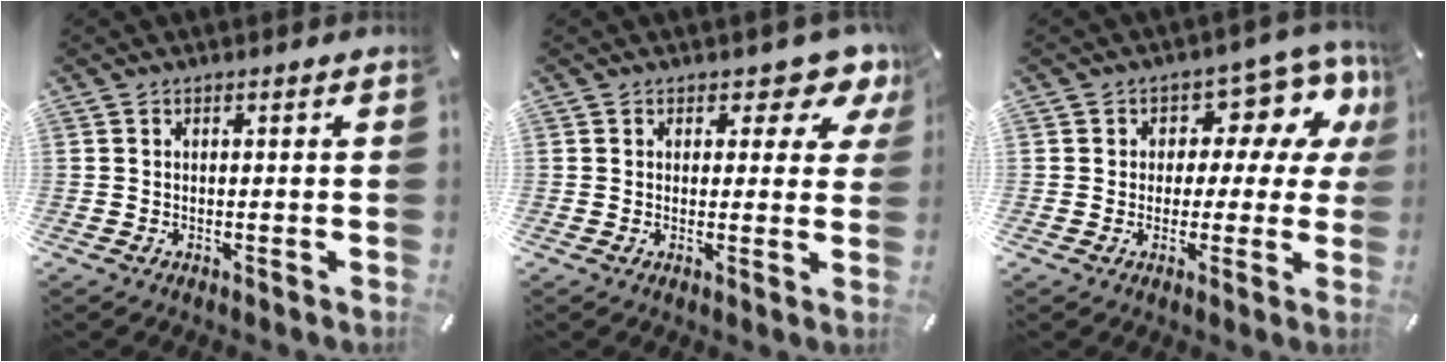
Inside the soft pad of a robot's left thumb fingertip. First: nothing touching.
{"total": 5.8, "force": [3.8, 3.2, 3.1], "torque": [-0.025, -0.026, 0.058]}
{"total": 9.9, "force": [3.6, 6.8, 6.2], "torque": [-0.075, -0.028, 0.061]}